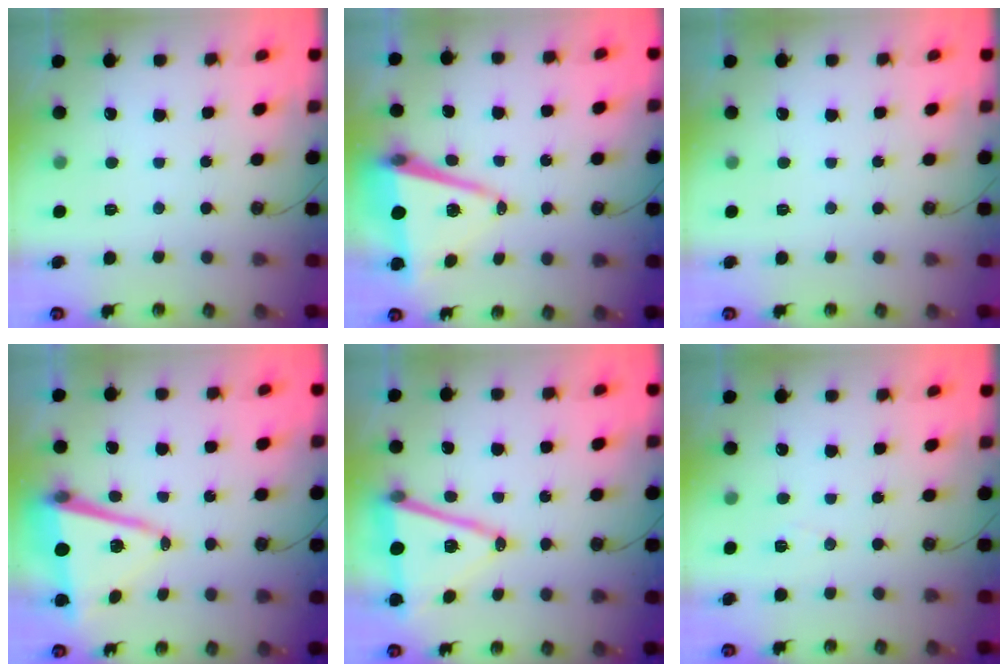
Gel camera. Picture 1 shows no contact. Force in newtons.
{"total": 11.2, "press": 10.5, "slide": 4.1}
{"total": 0.0}
{"total": 12.1, "press": 11.7, "slide": 2.9}
{"total": 15.6, "press": 15.1, "slide": 3.9}
{"total": 5.3, "press": 4.8, "slide": 2.2}